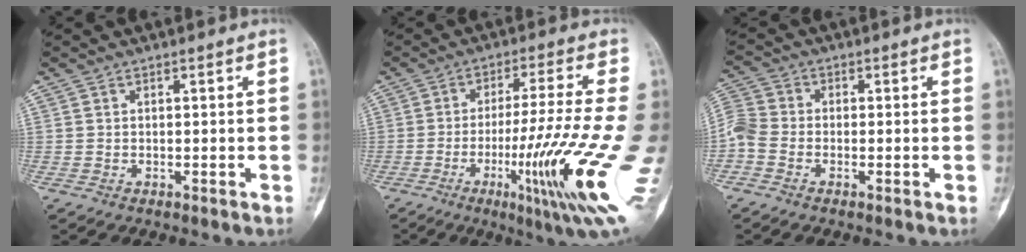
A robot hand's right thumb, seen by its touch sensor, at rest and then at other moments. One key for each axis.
{"total": 18.3, "fx": -4.8, "fy": 1.3, "fz": 17.6, "tx": -0.271, "ty": -0.009, "tz": -0.070}
{"total": 5.8, "fx": -1.9, "fy": 4.3, "fz": 3.3, "tx": -0.076, "ty": 0.013, "tz": -0.053}